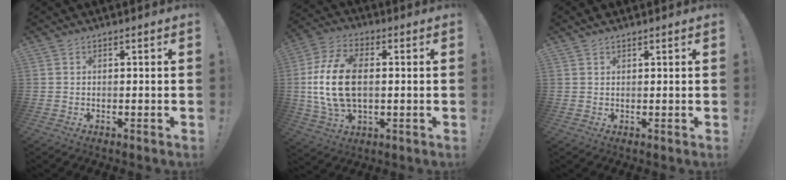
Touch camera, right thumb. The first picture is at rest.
{"total": 16.8, "force": [0.7, 10.1, 13.4], "torque": [-0.260, 0.001, 0.012]}
{"total": 1.2, "force": [1.0, 0.5, 0.2], "torque": [-0.002, -0.003, 0.020]}